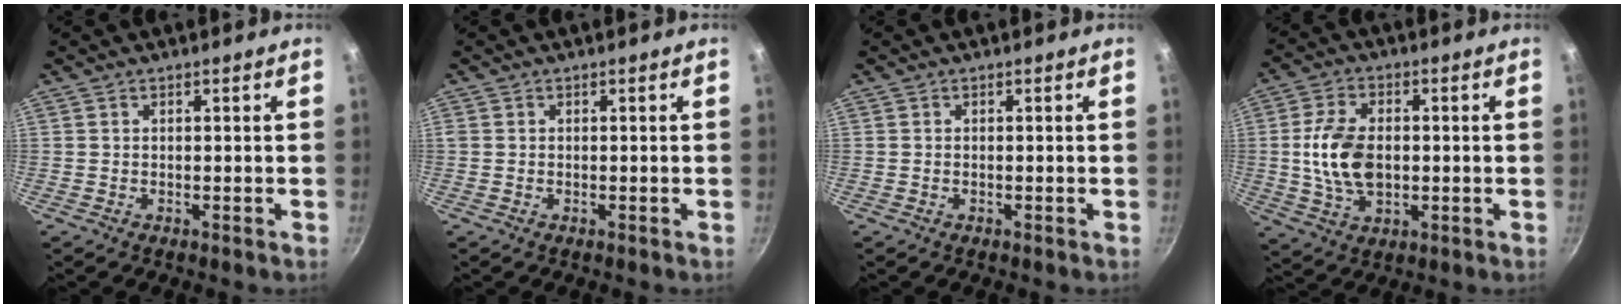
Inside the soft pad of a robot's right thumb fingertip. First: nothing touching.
{"total": 0.6, "force": [0.1, 0.5, 0.3], "torque": [0.000, 0.003, 0.001]}
{"total": 0.0}
{"total": 11.3, "force": [0.0, 6.9, 8.9], "torque": [-0.167, 0.002, 0.006]}